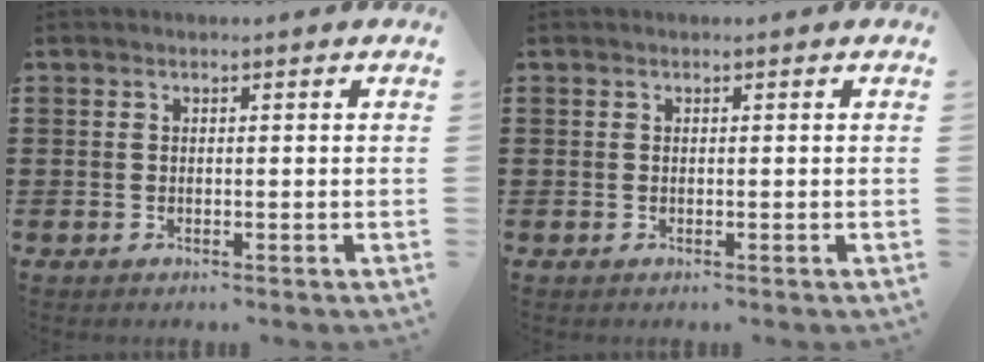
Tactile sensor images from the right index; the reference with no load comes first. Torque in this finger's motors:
{"motor_torque": [-0.05, 0.66, 0.00, 0.00]}